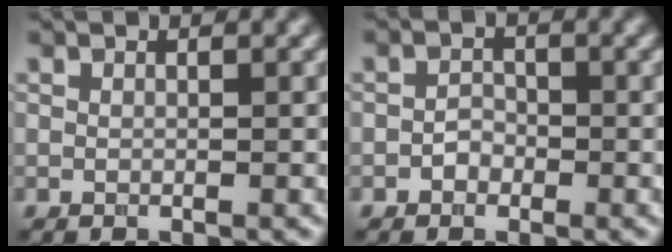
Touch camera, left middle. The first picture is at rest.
{"total": 1.4, "force": [-0.6, 1.1, 0.6], "torque": [-0.008, 0.002, -0.012]}